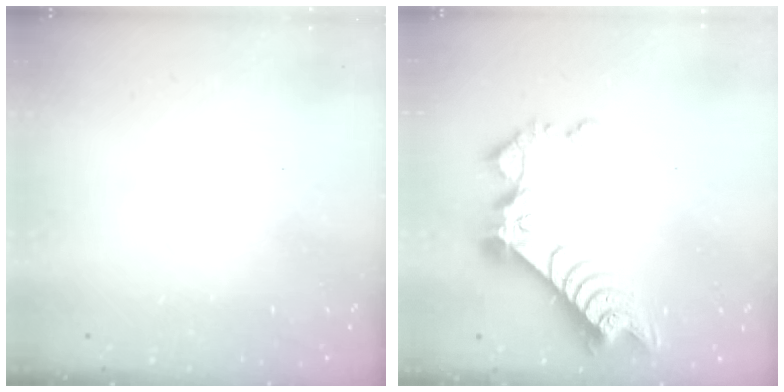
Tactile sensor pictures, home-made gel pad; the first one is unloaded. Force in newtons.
{"total": 10.3, "press": 10.3, "slide": 0.8}